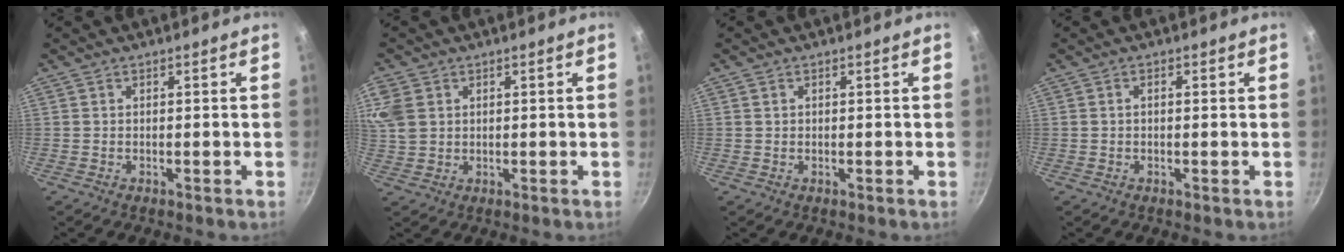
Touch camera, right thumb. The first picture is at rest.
{"total": 9.0, "force": [3.0, 7.0, 4.8], "torque": [-0.107, 0.007, 0.065]}
{"total": 0.9, "force": [0.4, 0.7, 0.4], "torque": [-0.005, 0.003, 0.006]}
{"total": 0.9, "force": [0.2, 0.3, 0.8], "torque": [-0.016, 0.003, 0.003]}